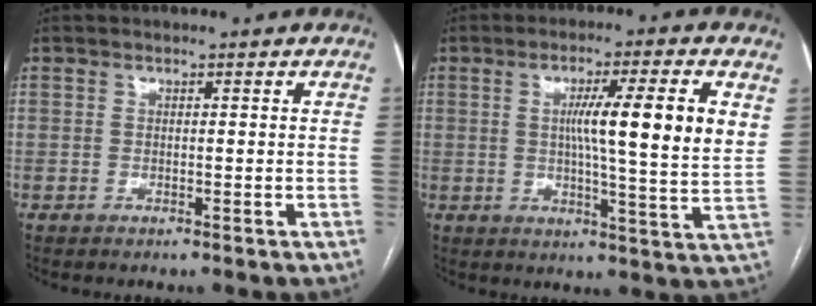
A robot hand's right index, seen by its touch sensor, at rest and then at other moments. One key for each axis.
{"total": 12.0, "fx": 3.0, "fy": -0.3, "fz": 11.6, "tx": -0.176, "ty": 0.001, "tz": 0.040}